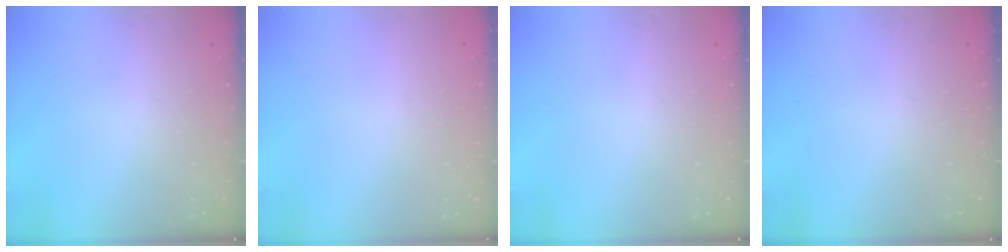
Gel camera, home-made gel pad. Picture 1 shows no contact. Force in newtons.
{"total": 0.0}
{"total": 0.0}
{"total": 0.0}